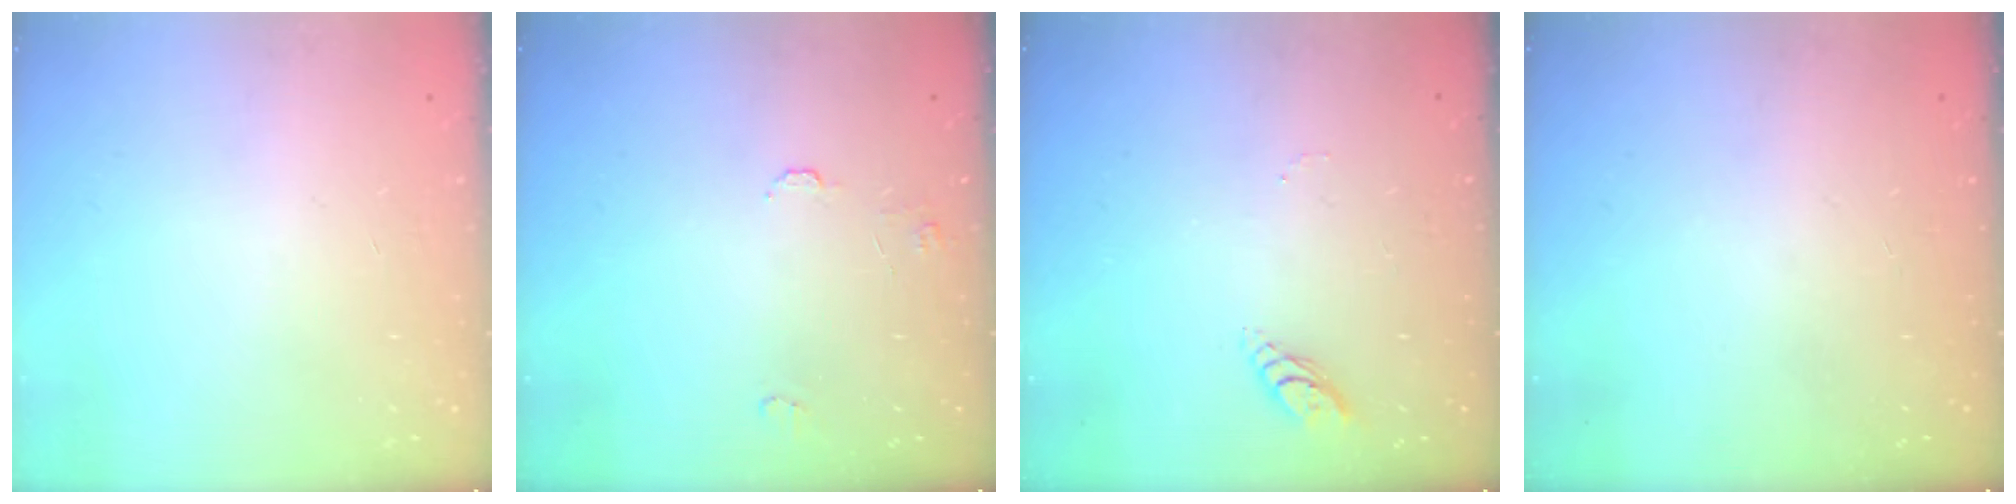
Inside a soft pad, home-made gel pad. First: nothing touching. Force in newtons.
{"total": 6.4, "press": 6.4, "slide": 0.6}
{"total": 4.6, "press": 4.5, "slide": 0.4}
{"total": 0.0}